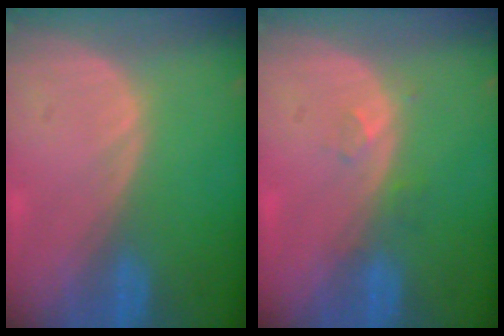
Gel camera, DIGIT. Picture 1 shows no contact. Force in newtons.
{"total": 1.9, "press": 1.6, "slide": 1.0}